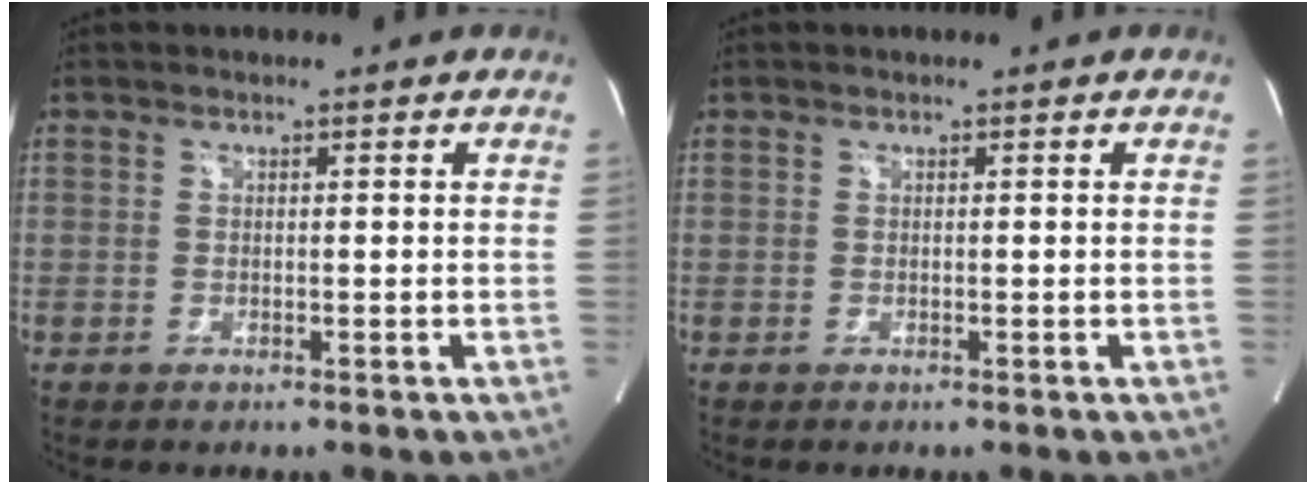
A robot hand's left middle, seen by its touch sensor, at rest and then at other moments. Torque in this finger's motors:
{"motor_torque": [0.22, -0.31, 0.09, 0.00]}